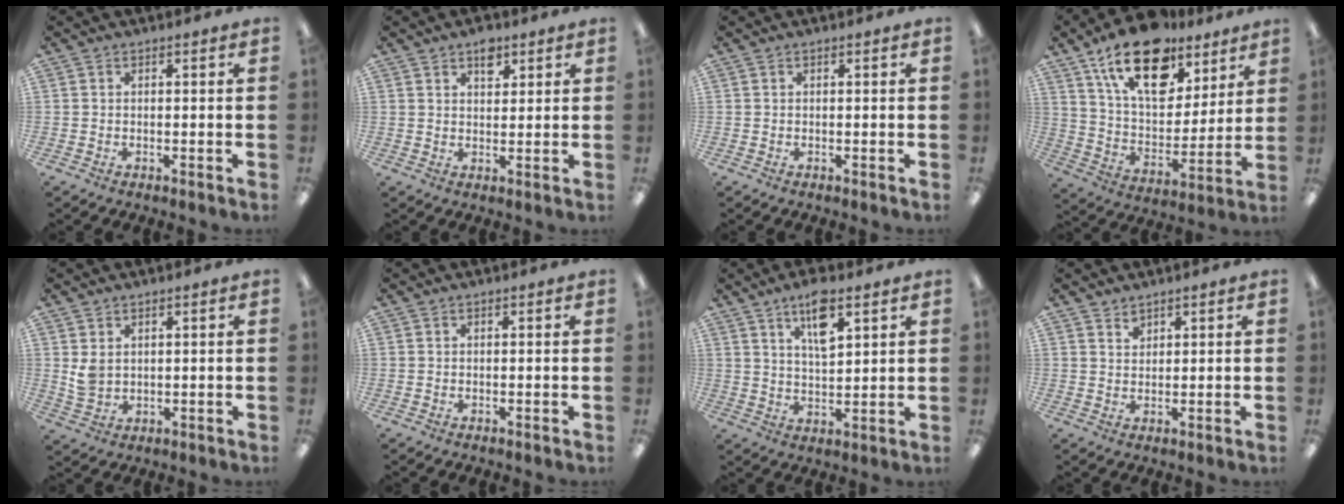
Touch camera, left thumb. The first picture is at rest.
{"total": 4.6, "force": [3.0, 2.8, 2.2], "torque": [-0.017, -0.010, 0.048]}
{"total": 0.0}
{"total": 20.9, "force": [13.0, 11.0, 12.1], "torque": [-0.193, -0.064, 0.227]}
{"total": 3.9, "force": [1.6, 2.7, 2.3], "torque": [-0.038, -0.001, 0.031]}
{"total": 0.0}
{"total": 8.8, "force": [5.4, 3.2, 6.1], "torque": [-0.091, -0.023, 0.088]}
{"total": 2.0, "force": [1.8, 0.9, 0.2], "torque": [0.003, -0.008, 0.034]}